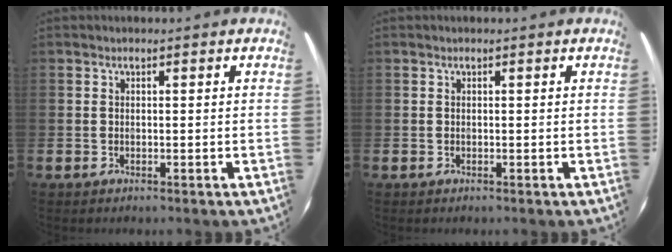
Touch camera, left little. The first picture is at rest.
{"total": 0.0}